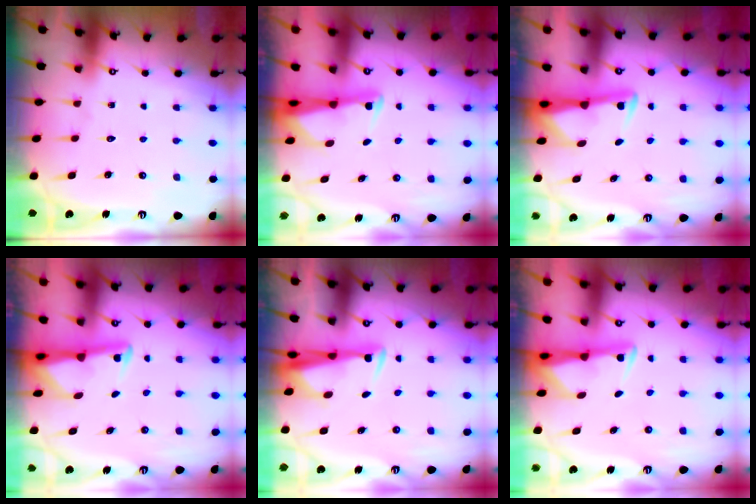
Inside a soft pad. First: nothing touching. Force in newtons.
{"total": 2.5, "press": 2.5, "slide": 0.5}
{"total": 3.0, "press": 2.9, "slide": 0.6}
{"total": 2.7, "press": 2.7, "slide": 0.7}
{"total": 3.2, "press": 3.1, "slide": 0.7}
{"total": 3.0, "press": 2.9, "slide": 0.6}